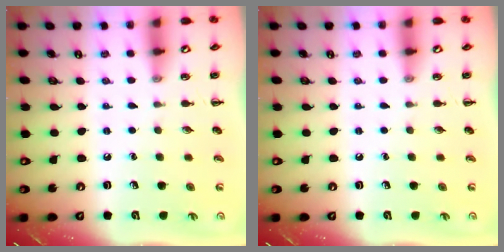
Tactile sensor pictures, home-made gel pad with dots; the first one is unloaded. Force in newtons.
{"total": 0.0}